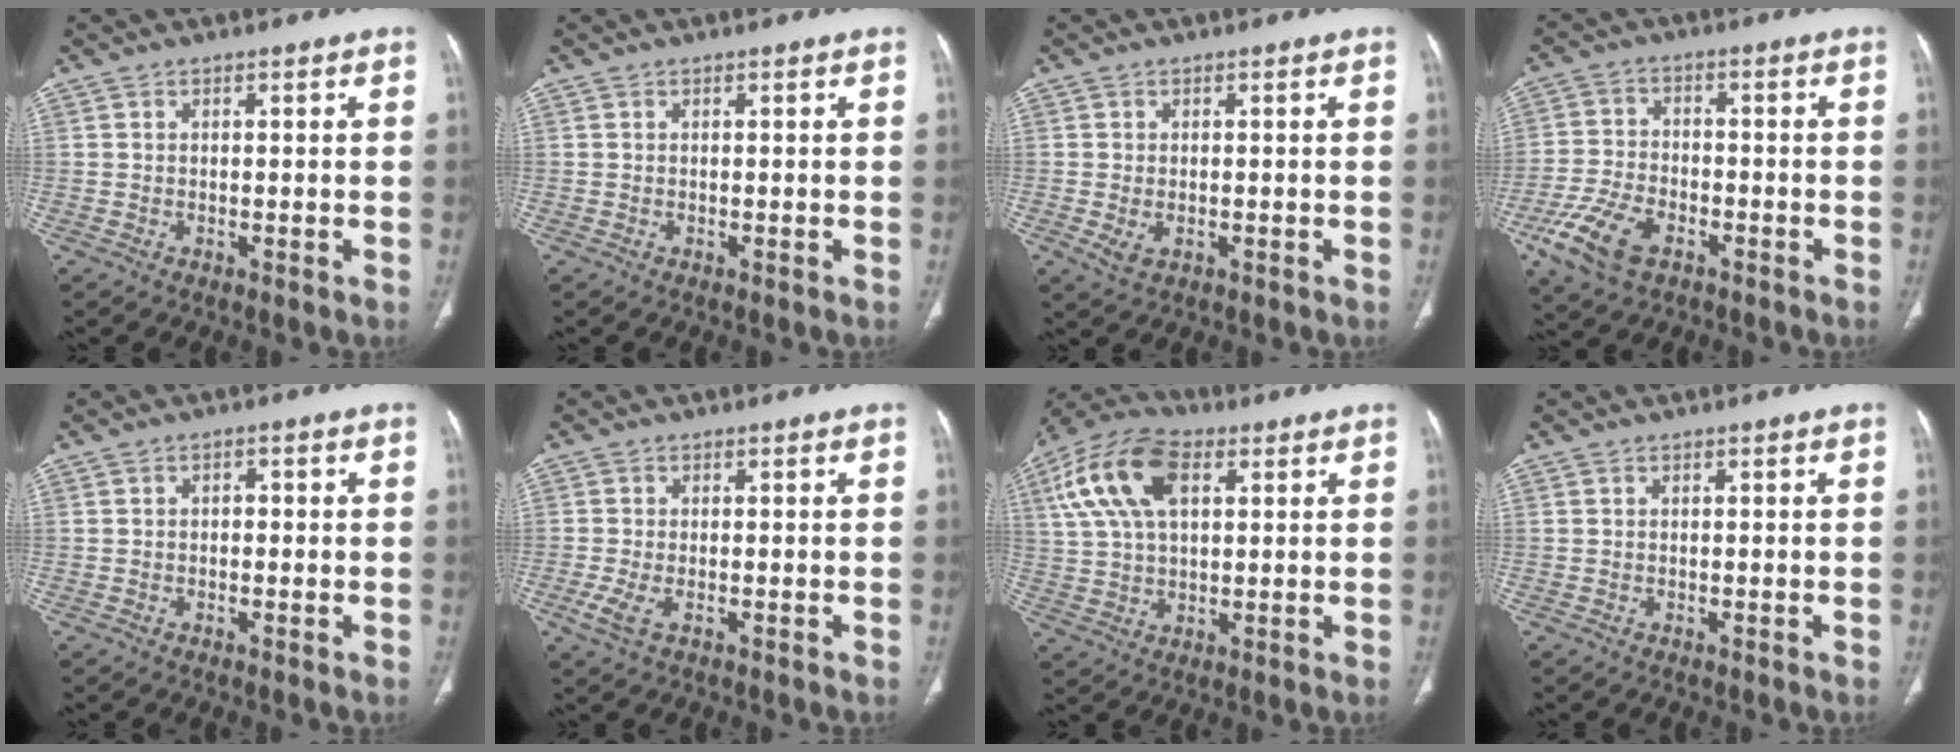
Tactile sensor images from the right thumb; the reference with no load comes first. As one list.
[{"total": 0.0}, {"total": 2.8, "force": [-0.7, 1.8, 2.1], "torque": [-0.046, -0.001, -0.005]}, {"total": 10.7, "force": [-5.5, 6.0, 6.9], "torque": [-0.146, 0.012, -0.101]}, {"total": 1.4, "force": [-0.1, 1.0, 0.9], "torque": [-0.006, 0.005, -0.006]}, {"total": 3.3, "force": [-1.3, 1.4, 2.8], "torque": [-0.073, -0.008, -0.023]}, {"total": 15.4, "force": [5.3, 8.6, 11.6], "torque": [-0.227, 0.015, 0.095]}, {"total": 0.0}]